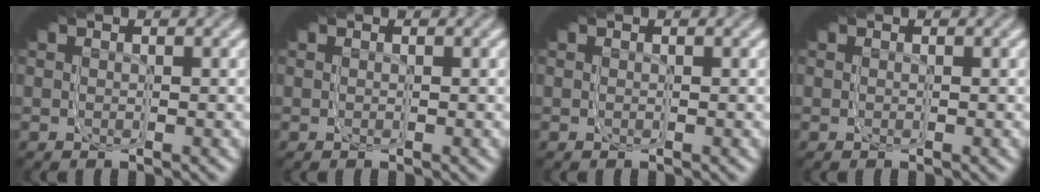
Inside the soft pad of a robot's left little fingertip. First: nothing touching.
{"total": 0.0}
{"total": 0.0}
{"total": 0.0}